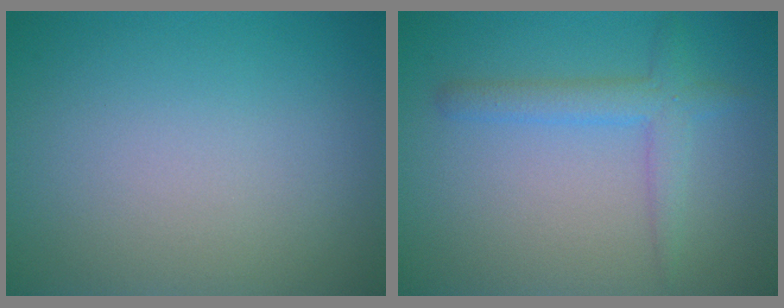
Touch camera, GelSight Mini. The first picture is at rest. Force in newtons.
{"total": 2.7, "press": 2.7, "slide": 0.2}